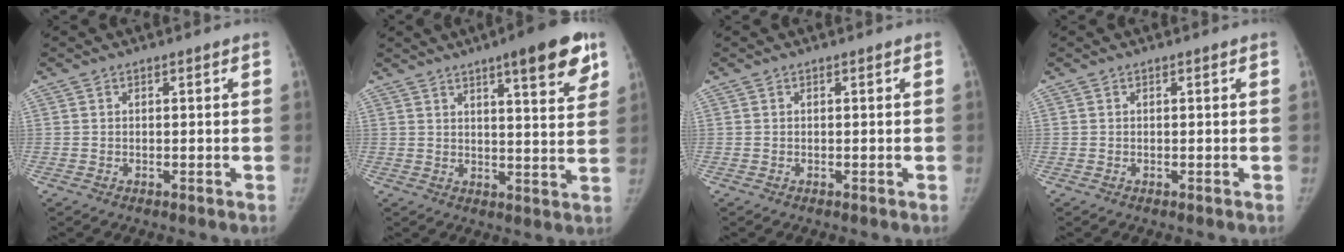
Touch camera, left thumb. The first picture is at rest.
{"total": 13.2, "force": [7.7, 3.0, 10.3], "torque": [-0.112, -0.032, 0.101]}
{"total": 0.0}
{"total": 0.0}